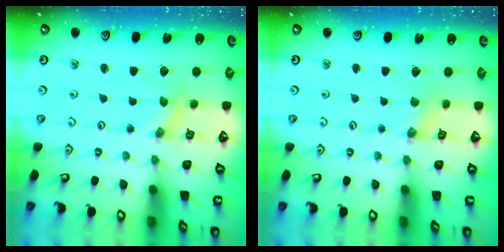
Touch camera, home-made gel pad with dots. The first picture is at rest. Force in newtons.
{"total": 1.7, "press": 1.7, "slide": 0.3}